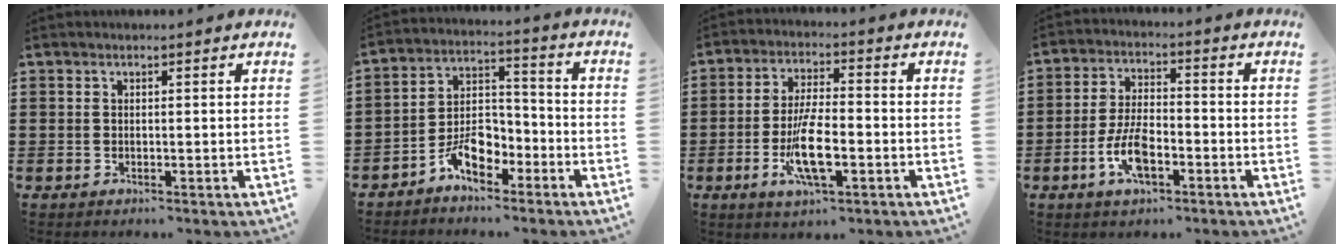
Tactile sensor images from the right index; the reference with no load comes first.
{"total": 7.2, "force": [-4.7, 3.9, 3.8], "torque": [-0.081, 0.019, -0.090]}
{"total": 8.9, "force": [-2.8, 2.9, 8.0], "torque": [-0.168, -0.012, -0.052]}
{"total": 7.2, "force": [-2.9, 3.1, 5.8], "torque": [-0.131, -0.004, -0.056]}